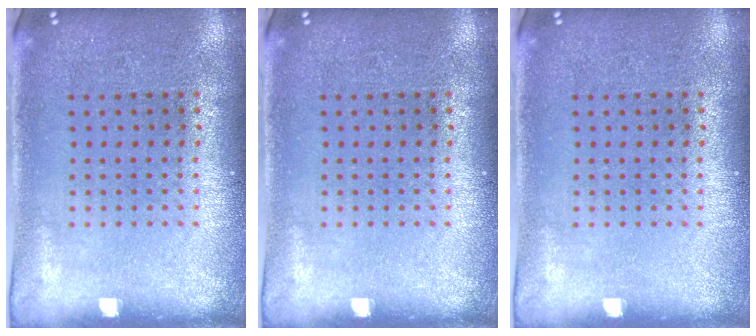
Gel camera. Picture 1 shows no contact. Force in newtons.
{"total": 0.0}
{"total": 0.0}